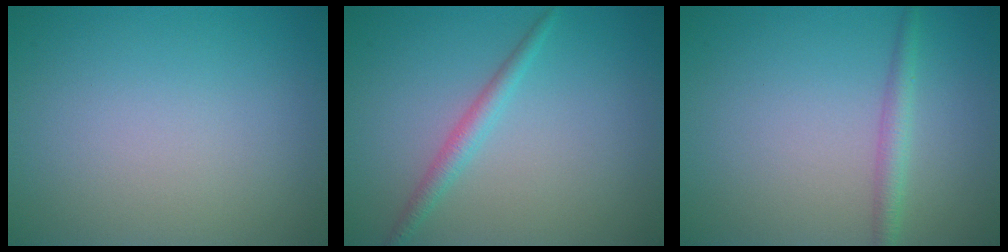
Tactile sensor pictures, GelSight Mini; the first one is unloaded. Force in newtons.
{"total": 1.8, "press": 1.8, "slide": 0.1}
{"total": 1.9, "press": 1.8, "slide": 0.1}